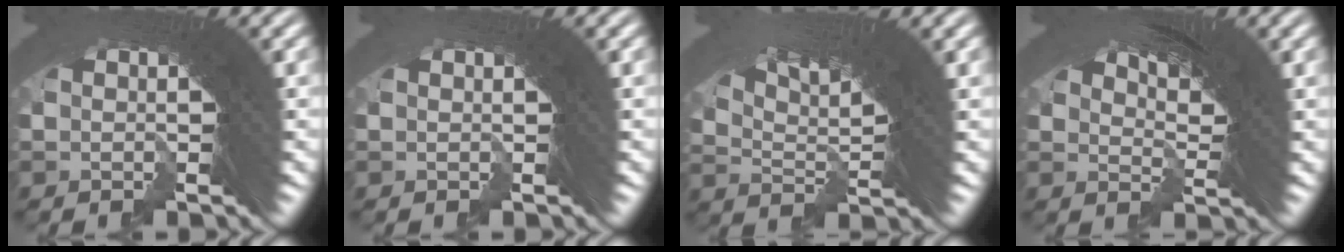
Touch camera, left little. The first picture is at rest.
{"total": 0.6, "force": [-0.1, -0.6, -0.2], "torque": [0.000, -0.003, 0.002]}
{"total": 7.5, "force": [5.8, -0.5, 4.7], "torque": [-0.091, 0.016, 0.097]}
{"total": 5.9, "force": [3.7, 0.8, 4.5], "torque": [-0.059, 0.018, 0.058]}